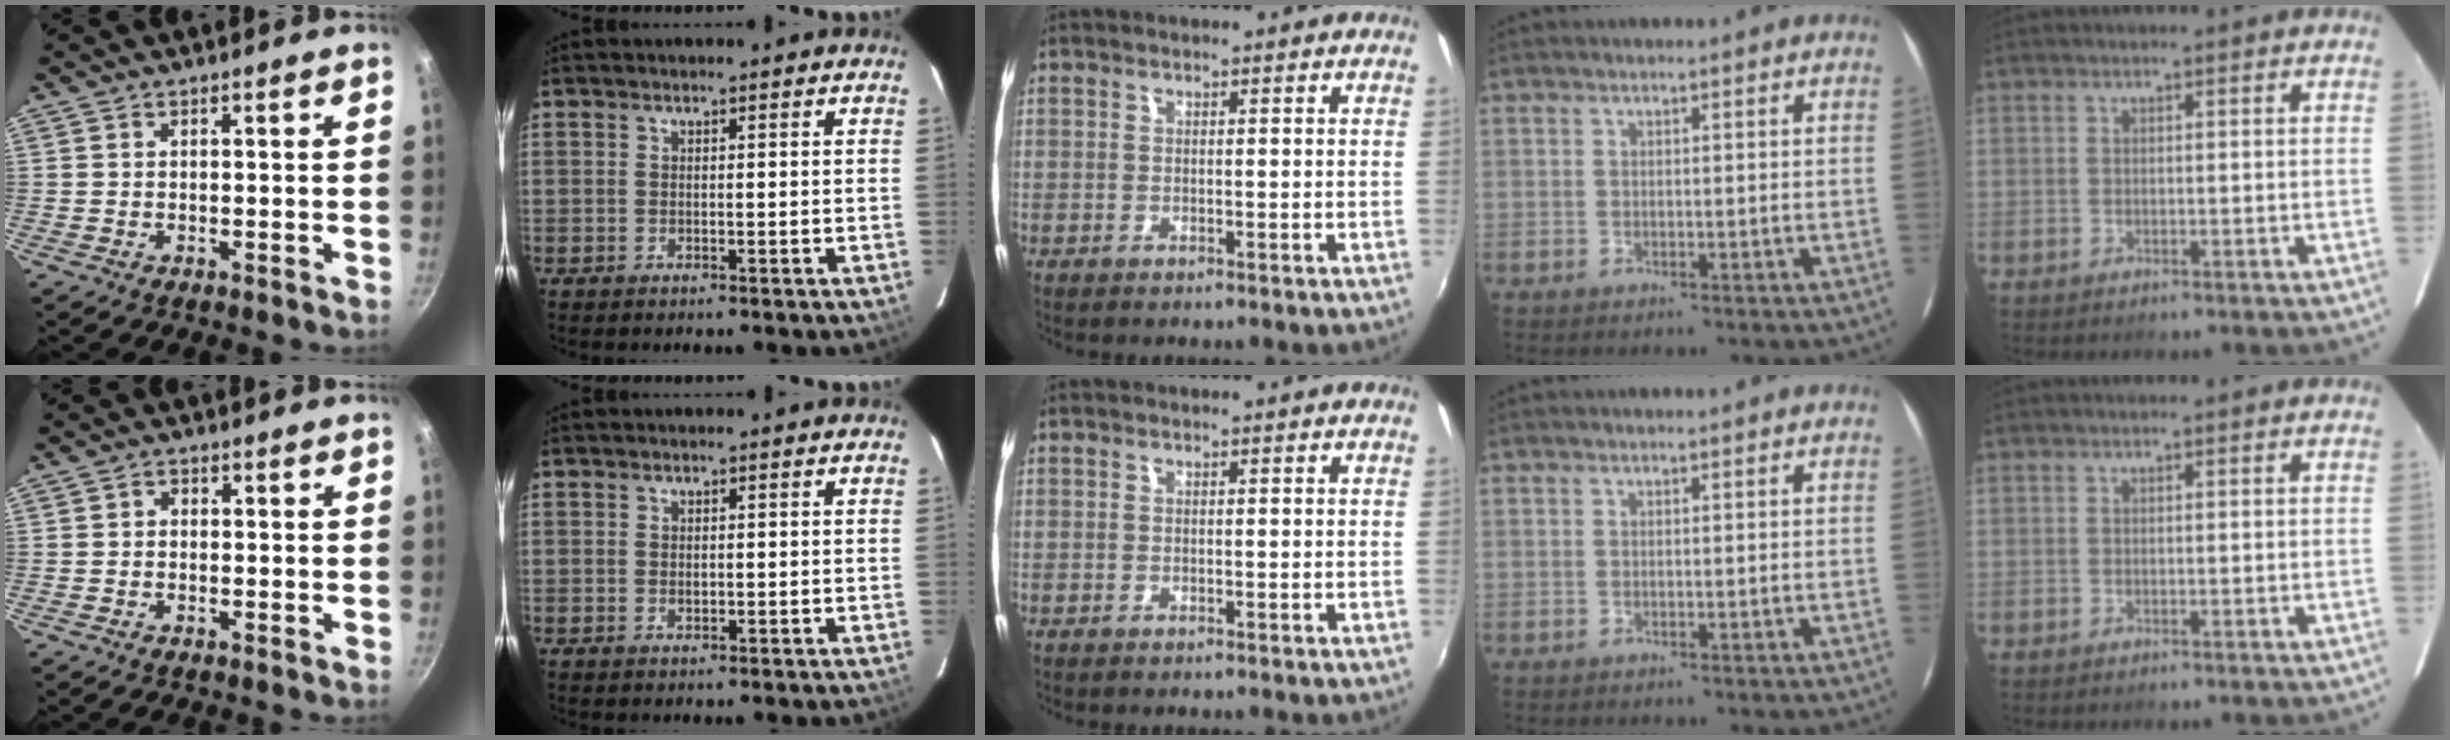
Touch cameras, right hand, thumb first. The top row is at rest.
{"thumb": {"total": 1.4, "force": [-0.1, 1.2, 0.7], "torque": [-0.011, 0.007, -0.005]}, "index": {"total": 1.0, "force": [0.0, 0.9, 0.4], "torque": [-0.004, 0.000, 0.002]}}